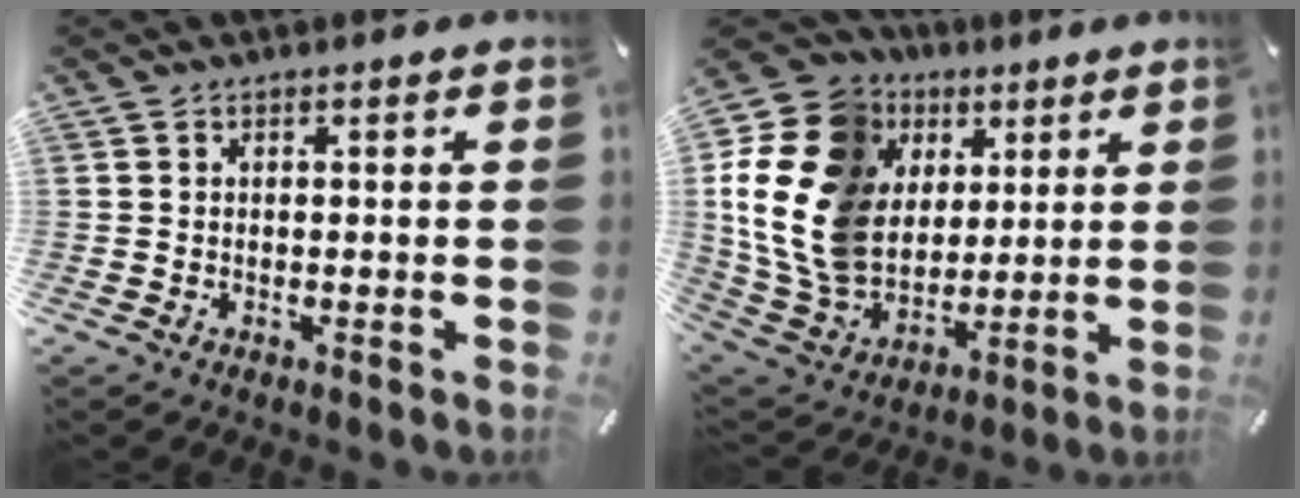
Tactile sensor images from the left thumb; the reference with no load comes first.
{"total": 19.7, "force": [4.0, 16.5, 10.0], "torque": [-0.218, -0.013, 0.077]}